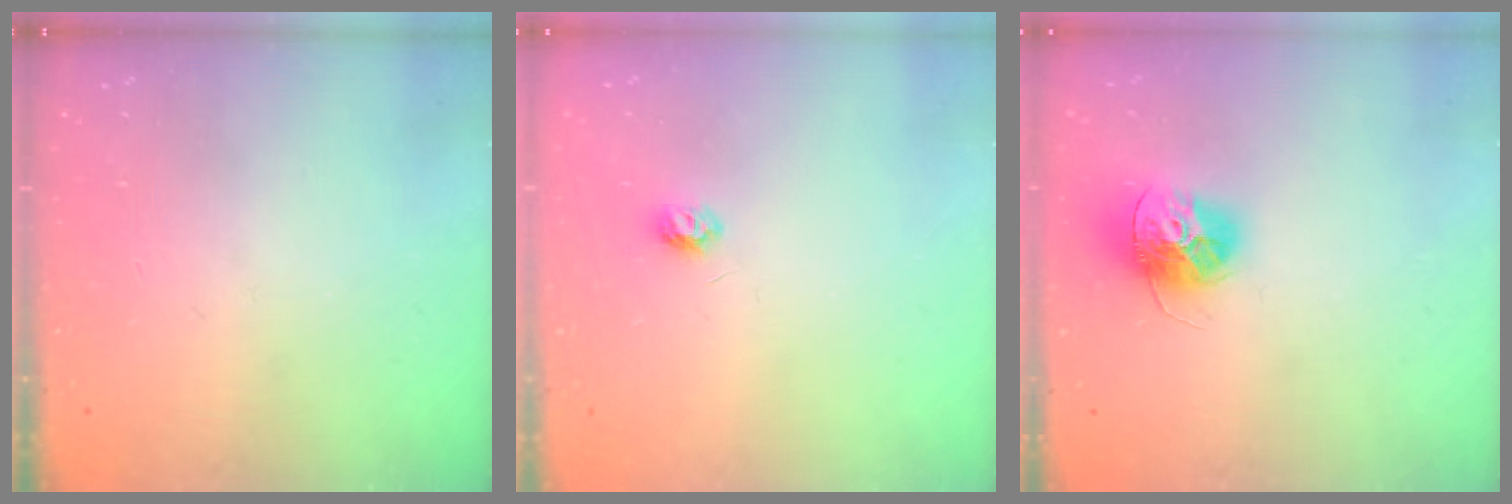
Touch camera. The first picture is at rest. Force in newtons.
{"total": 4.3, "press": 4.3, "slide": 0.5}
{"total": 13.1, "press": 13.1, "slide": 0.7}